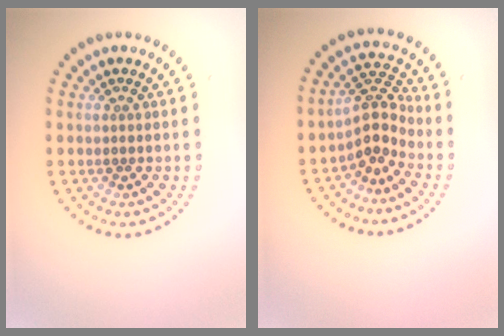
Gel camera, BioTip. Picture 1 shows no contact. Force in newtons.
{"total": 3.3, "press": 2.8, "slide": 1.7}